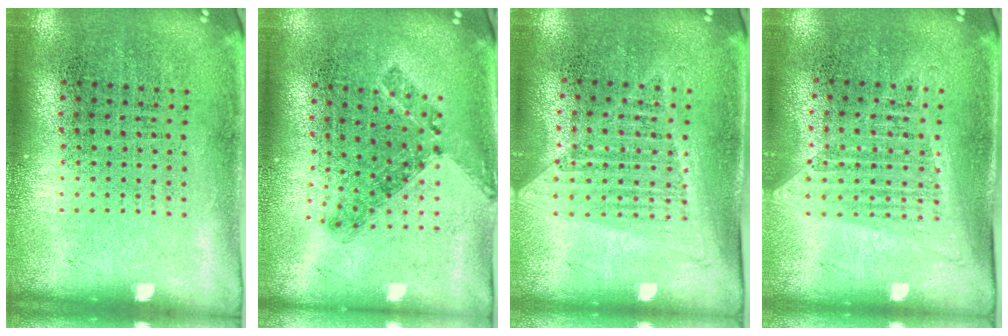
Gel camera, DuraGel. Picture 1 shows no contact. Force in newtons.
{"total": 0.8, "press": 0.8, "slide": 0.3}
{"total": 1.3, "press": 1.2, "slide": 0.5}
{"total": 1.3, "press": 1.2, "slide": 0.5}